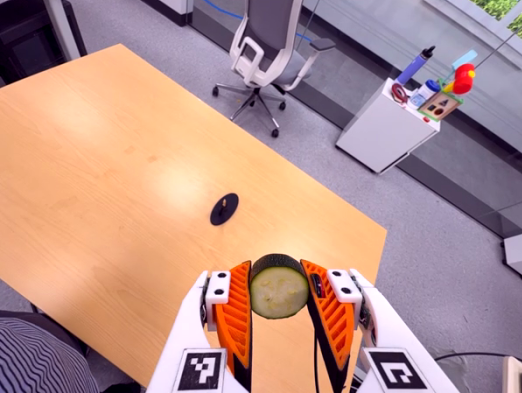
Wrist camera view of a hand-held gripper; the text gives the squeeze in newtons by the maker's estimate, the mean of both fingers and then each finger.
{"total": 10.6, "left": 10.0, "right": 11.2}